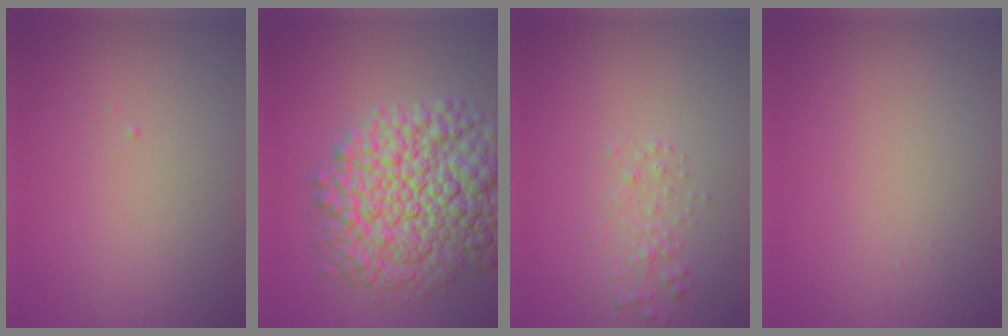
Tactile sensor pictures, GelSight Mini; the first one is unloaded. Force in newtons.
{"total": 12.1, "press": 12.1, "slide": 0.3}
{"total": 1.6, "press": 1.6, "slide": 0.0}
{"total": 0.0}